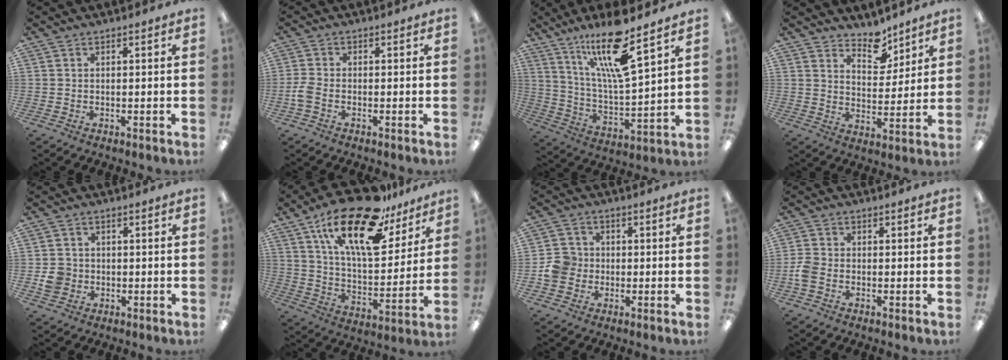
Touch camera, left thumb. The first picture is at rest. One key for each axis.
{"total": 3.0, "fx": -0.9, "fy": 1.6, "fz": 2.3, "tx": -0.052, "ty": 0.001, "tz": -0.018}
{"total": 17.1, "fx": 12.1, "fy": 2.8, "fz": 11.8, "tx": -0.224, "ty": -0.060, "tz": 0.197}
{"total": 8.4, "fx": 7.1, "fy": 3.9, "fz": 2.3, "tx": -0.014, "ty": -0.055, "tz": 0.126}
{"total": 4.4, "fx": -0.8, "fy": 4.0, "fz": 1.4, "tx": -0.018, "ty": 0.006, "tz": -0.014}
{"total": 24.3, "fx": 15.1, "fy": 10.1, "fz": 16.2, "tx": -0.262, "ty": -0.082, "tz": 0.257}
{"total": 6.0, "fx": -0.9, "fy": 5.6, "fz": 1.9, "tx": -0.031, "ty": 0.016, "tz": -0.014}
{"total": 3.7, "fx": -1.3, "fy": 2.5, "fz": 2.5, "tx": -0.053, "ty": 0.005, "tz": -0.025}